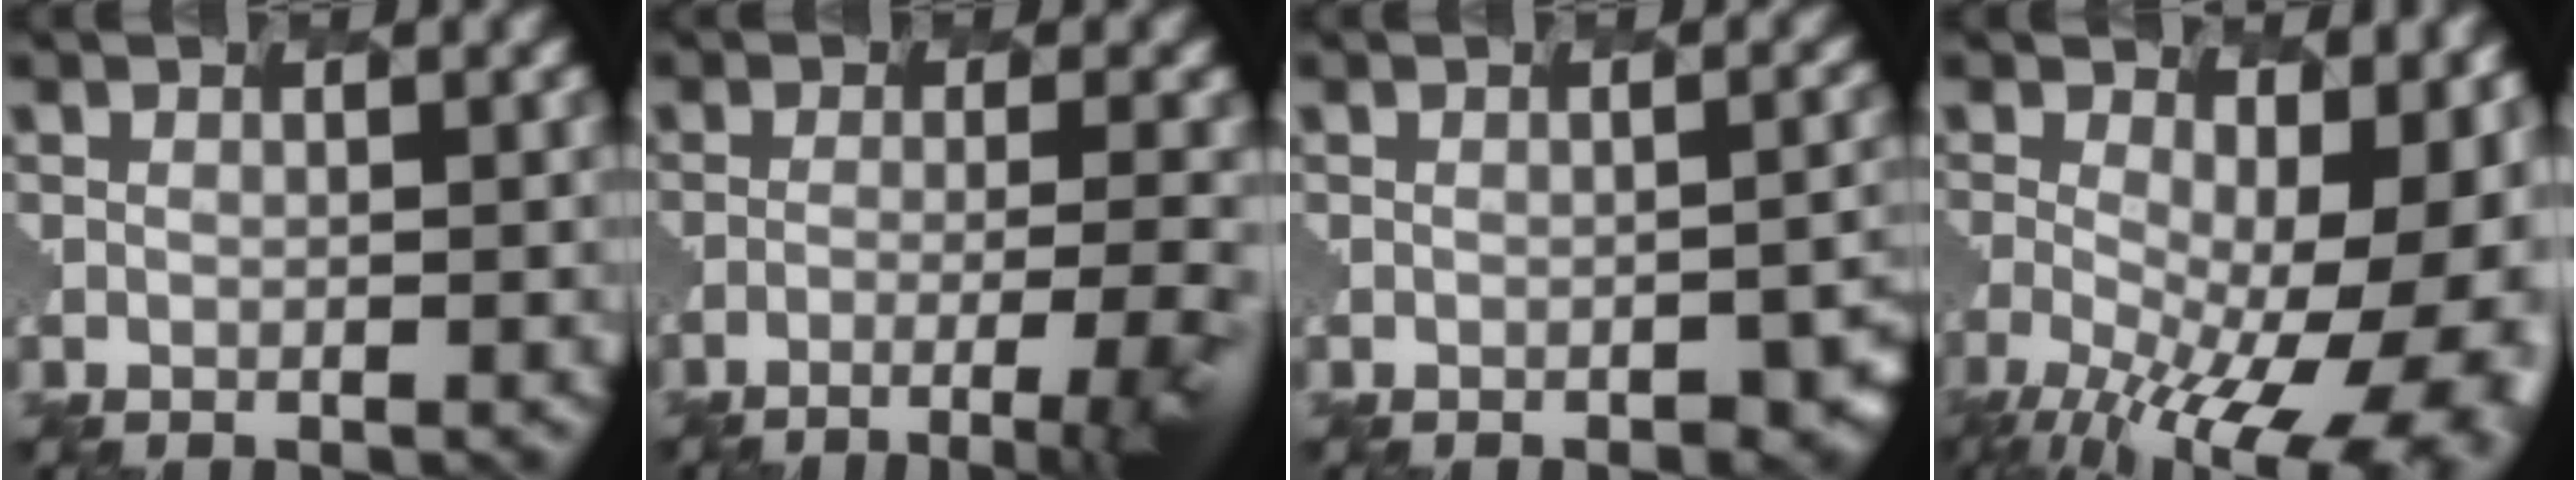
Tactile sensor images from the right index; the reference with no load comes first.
{"total": 5.7, "force": [-3.4, 1.2, 4.4], "torque": [-0.063, -0.003, -0.046]}
{"total": 5.8, "force": [-1.9, 2.7, 4.8], "torque": [-0.049, -0.012, -0.003]}
{"total": 16.2, "force": [-4.6, 7.7, 13.5], "torque": [-0.178, -0.026, -0.035]}